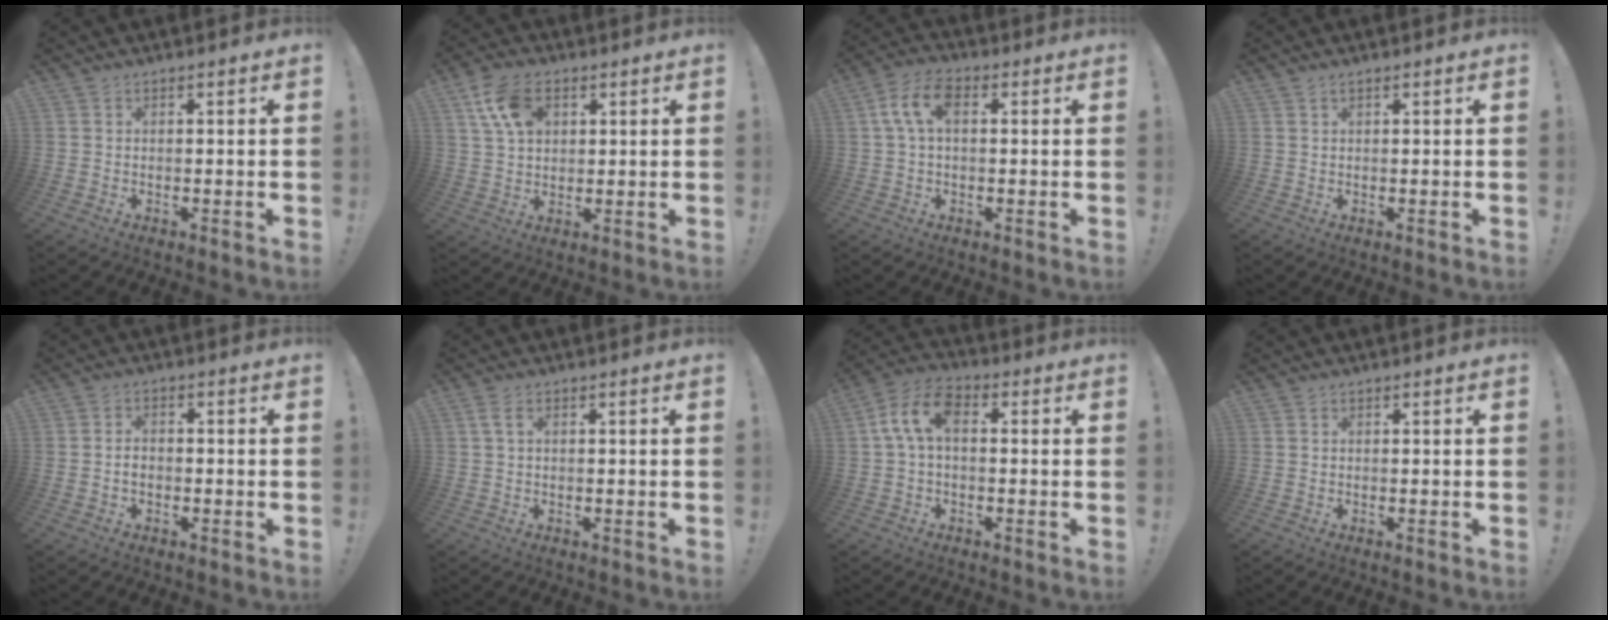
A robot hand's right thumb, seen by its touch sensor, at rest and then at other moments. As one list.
[{"total": 10.9, "force": [4.4, 7.1, 7.0], "torque": [-0.112, -0.002, 0.086]}, {"total": 8.7, "force": [1.9, 5.1, 6.8], "torque": [-0.139, 0.012, 0.038]}, {"total": 1.0, "force": [0.6, 0.2, 0.7], "torque": [-0.020, 0.001, 0.013]}, {"total": 2.2, "force": [-0.9, 1.4, 1.5], "torque": [-0.027, 0.007, -0.016]}, {"total": 2.4, "force": [0.7, 1.4, 1.9], "torque": [-0.031, 0.003, 0.011]}, {"total": 9.4, "force": [1.5, 5.3, 7.6], "torque": [-0.162, 0.010, 0.033]}, {"total": 0.0}]